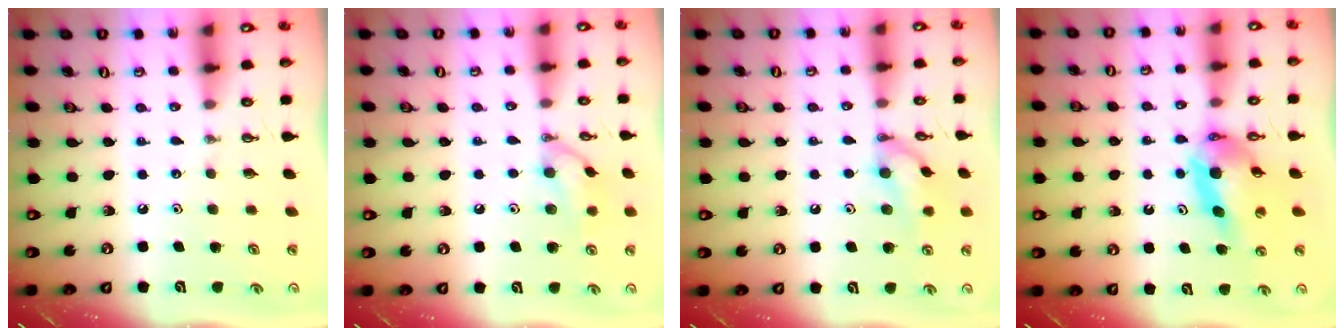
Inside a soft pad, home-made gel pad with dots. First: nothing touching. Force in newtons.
{"total": 10.3, "press": 10.2, "slide": 1.5}
{"total": 11.7, "press": 11.6, "slide": 0.5}
{"total": 10.5, "press": 10.4, "slide": 1.1}